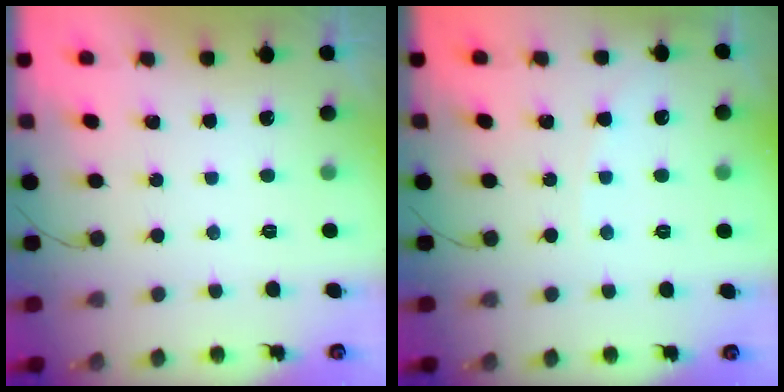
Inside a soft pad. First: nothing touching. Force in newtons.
{"total": 3.8, "press": 3.7, "slide": 0.5}